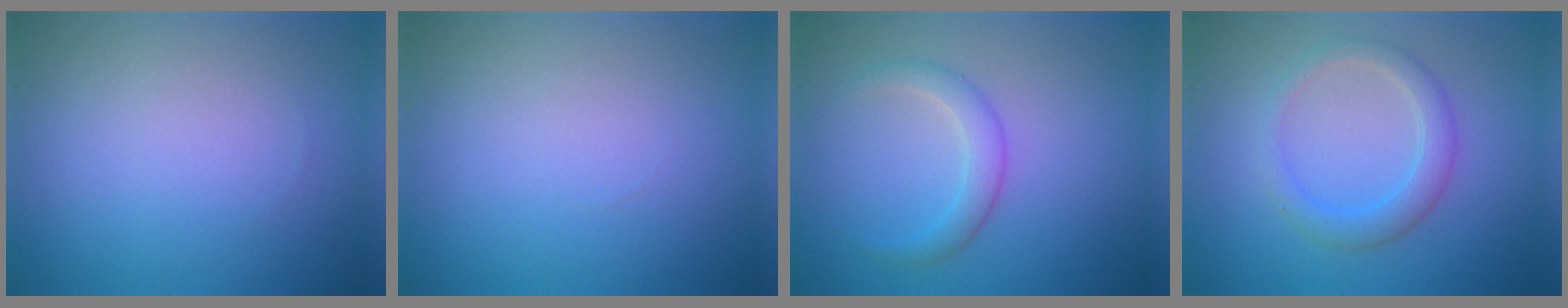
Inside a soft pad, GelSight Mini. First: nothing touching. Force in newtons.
{"total": 0.0}
{"total": 2.3, "press": 2.3, "slide": 0.1}
{"total": 2.8, "press": 2.8, "slide": 0.2}